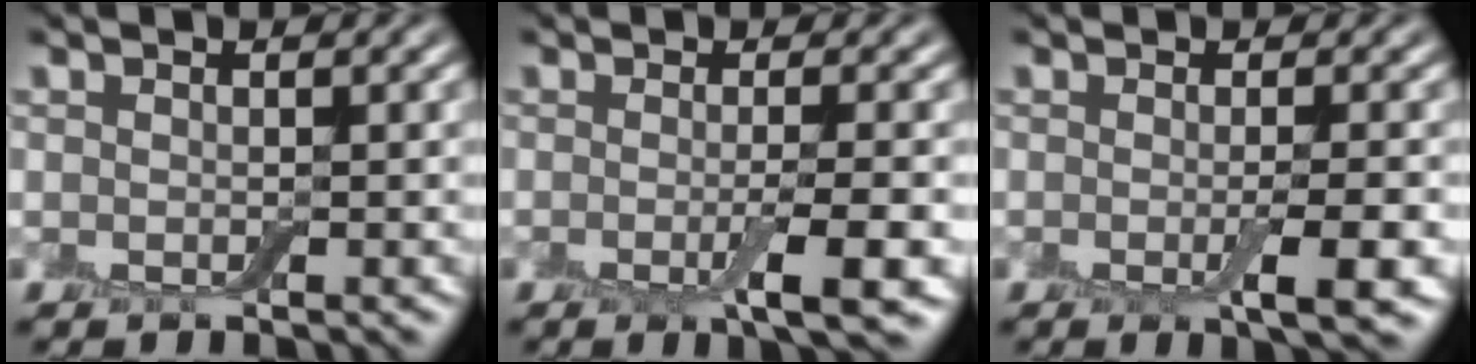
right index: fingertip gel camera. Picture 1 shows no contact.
{"total": 4.1, "force": [-1.1, 0.8, 3.9], "torque": [-0.061, -0.008, -0.019]}
{"total": 3.6, "force": [-0.8, 0.7, 3.4], "torque": [-0.053, -0.008, -0.013]}